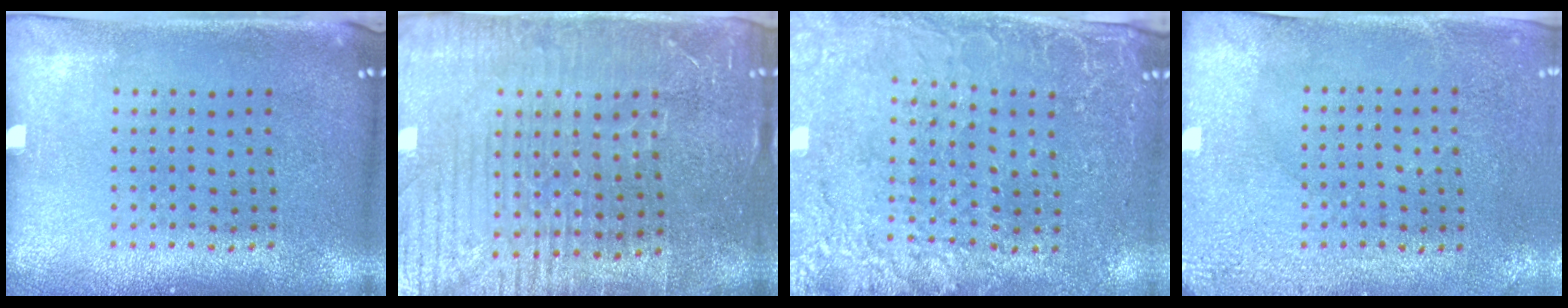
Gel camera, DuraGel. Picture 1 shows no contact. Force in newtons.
{"total": 4.4, "press": 4.2, "slide": 1.5}
{"total": 3.1, "press": 2.9, "slide": 0.9}
{"total": 3.0, "press": 2.5, "slide": 1.7}